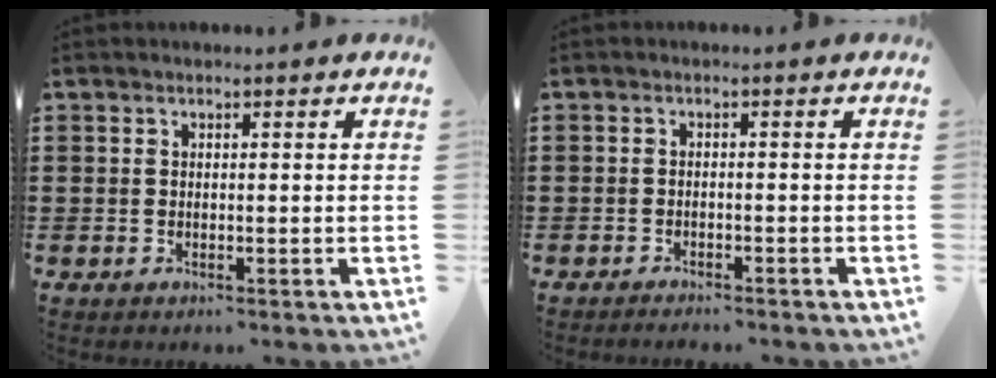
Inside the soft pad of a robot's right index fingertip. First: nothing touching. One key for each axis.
{"total": 1.2, "fx": -1.2, "fy": 0.1, "fz": 0.0, "tx": -0.004, "ty": 0.003, "tz": -0.025}